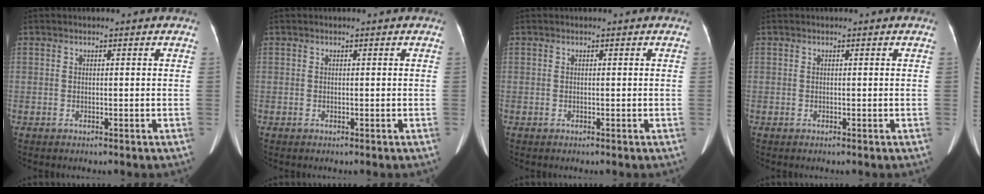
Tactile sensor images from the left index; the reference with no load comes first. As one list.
[{"total": 0.0}, {"total": 0.0}, {"total": 0.0}]